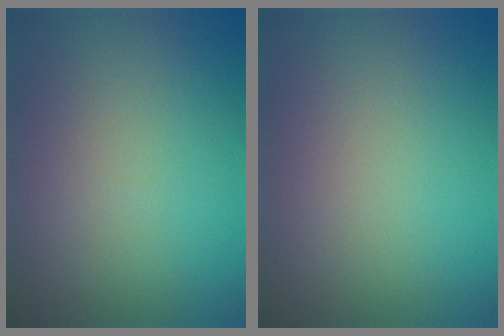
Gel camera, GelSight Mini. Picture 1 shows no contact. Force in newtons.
{"total": 0.0}